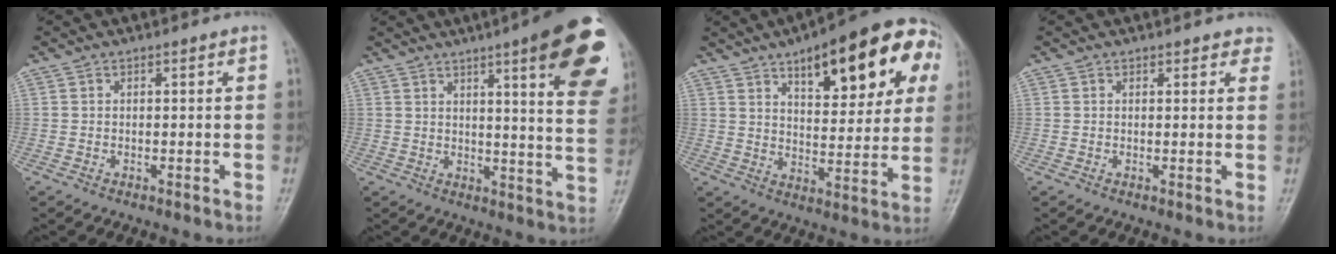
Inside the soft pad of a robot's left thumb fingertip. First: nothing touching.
{"total": 20.4, "force": [10.1, 3.6, 17.4], "torque": [-0.201, -0.037, 0.117]}
{"total": 22.4, "force": [10.0, 8.9, 18.0], "torque": [-0.201, -0.011, 0.136]}
{"total": 2.8, "force": [2.3, 1.4, 0.7], "torque": [0.025, -0.006, 0.013]}